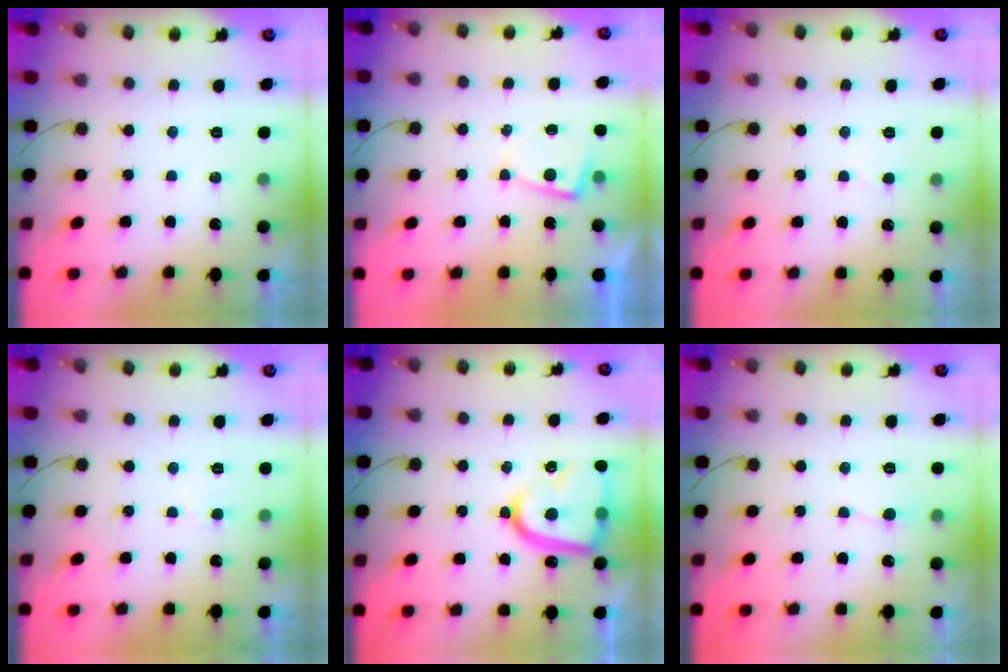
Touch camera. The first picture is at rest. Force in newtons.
{"total": 2.7, "press": 2.7, "slide": 0.3}
{"total": 2.7, "press": 2.7, "slide": 0.3}
{"total": 1.7, "press": 1.7, "slide": 0.2}
{"total": 17.5, "press": 17.5, "slide": 1.3}
{"total": 3.0, "press": 3.0, "slide": 0.4}